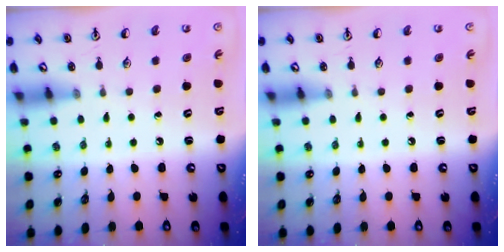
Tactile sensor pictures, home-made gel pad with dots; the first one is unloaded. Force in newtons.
{"total": 0.0}